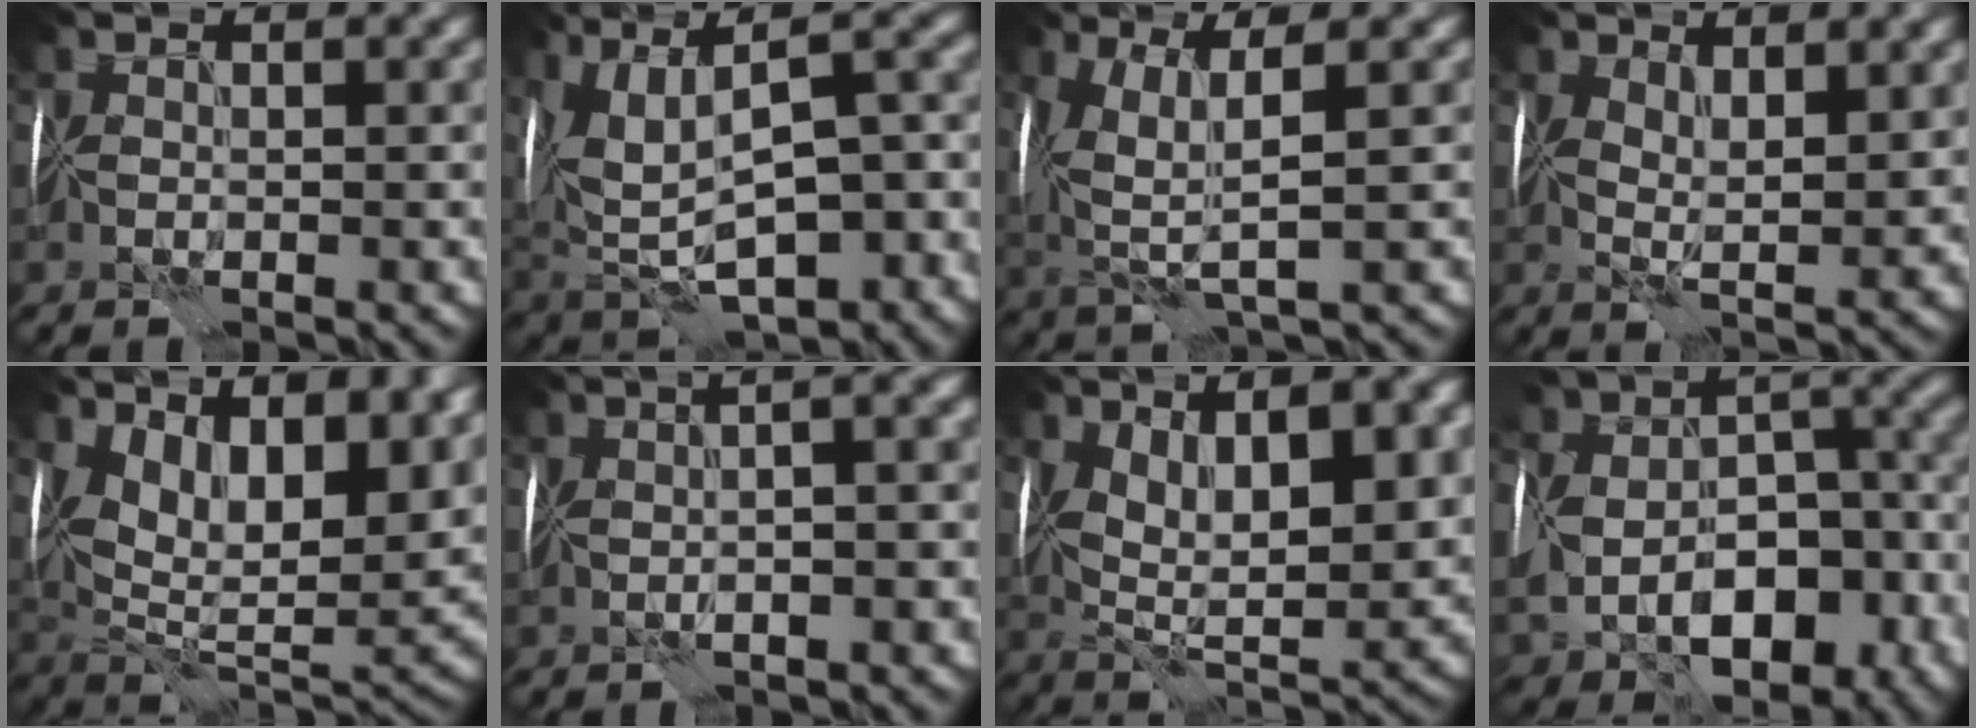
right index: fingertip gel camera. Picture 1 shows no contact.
{"total": 14.7, "force": [0.9, 8.2, 12.1], "torque": [-0.195, 0.003, 0.089]}
{"total": 5.6, "force": [1.1, 1.8, 5.2], "torque": [-0.122, 0.003, 0.023]}
{"total": 3.5, "force": [2.0, 1.1, 2.7], "torque": [-0.049, -0.003, 0.037]}
{"total": 16.4, "force": [6.3, 8.4, 12.6], "torque": [-0.166, 0.030, 0.114]}
{"total": 8.2, "force": [1.4, 3.5, 7.3], "torque": [-0.047, 0.036, -0.010]}
{"total": 12.0, "force": [2.8, 5.4, 10.3], "torque": [-0.170, -0.005, 0.044]}
{"total": 16.5, "force": [-5.4, 11.9, 10.1], "torque": [-0.173, -0.025, -0.067]}